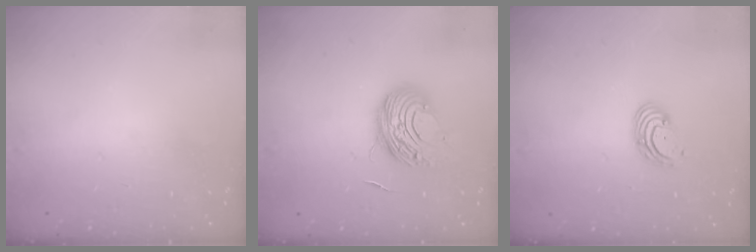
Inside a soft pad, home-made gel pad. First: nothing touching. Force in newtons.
{"total": 10.5, "press": 10.5, "slide": 0.9}
{"total": 2.8, "press": 2.8, "slide": 0.2}